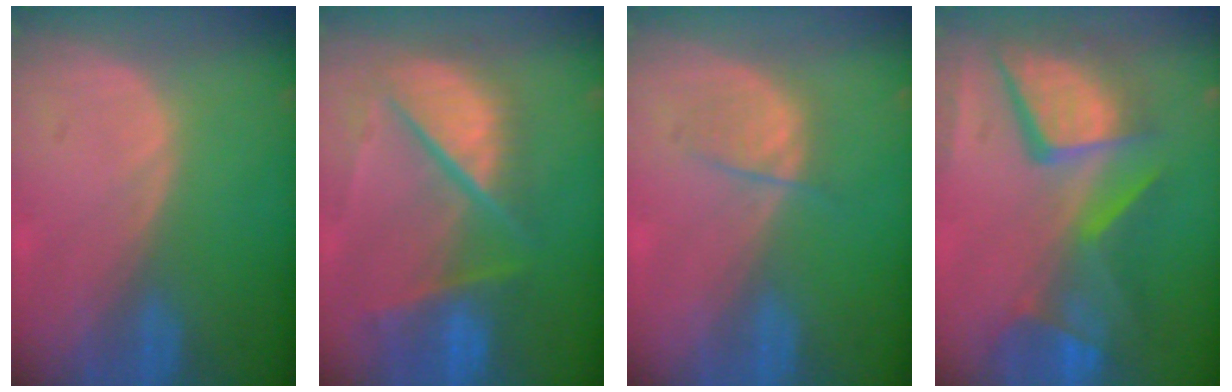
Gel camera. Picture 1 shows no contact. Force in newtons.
{"total": 10.9, "press": 9.0, "slide": 6.2}
{"total": 2.6, "press": 2.5, "slide": 0.5}
{"total": 12.6, "press": 10.3, "slide": 7.2}